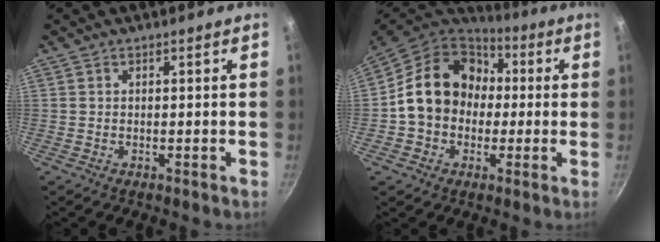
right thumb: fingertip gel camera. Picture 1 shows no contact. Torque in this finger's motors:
{"motor_torque": [1.02, 3.26, 1.31, -0.86, 0.15]}